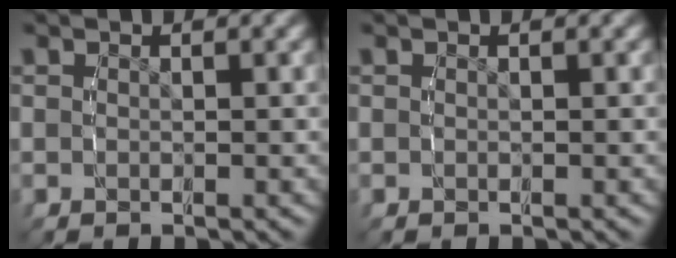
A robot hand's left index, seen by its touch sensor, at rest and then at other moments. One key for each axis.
{"total": 0.0}